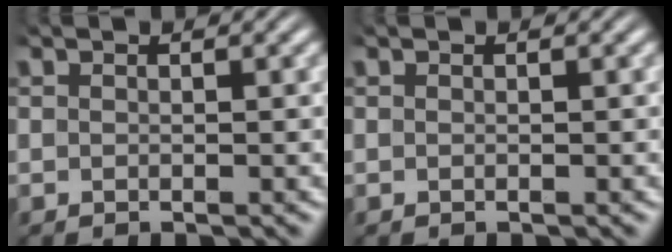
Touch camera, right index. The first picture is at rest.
{"total": 0.0}